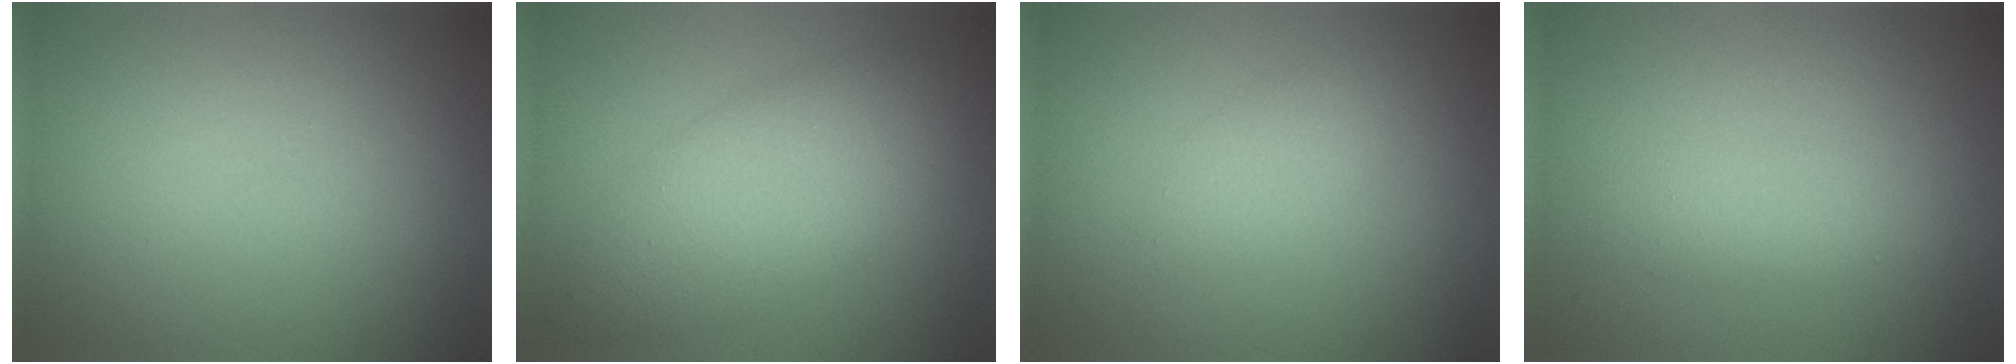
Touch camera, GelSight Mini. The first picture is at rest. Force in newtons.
{"total": 6.3, "press": 6.3, "slide": 0.2}
{"total": 1.3, "press": 1.3, "slide": 0.1}
{"total": 1.9, "press": 1.9, "slide": 0.0}